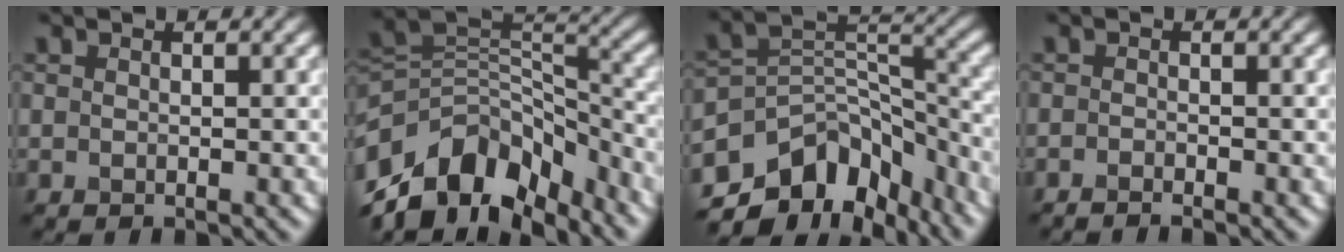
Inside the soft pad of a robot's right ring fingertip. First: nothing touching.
{"total": 11.6, "force": [-7.5, 7.1, 5.4], "torque": [-0.102, 0.020, -0.141]}
{"total": 10.9, "force": [-8.0, 6.0, 4.3], "torque": [-0.066, 0.011, -0.135]}
{"total": 0.9, "force": [-0.8, 0.1, 0.4], "torque": [-0.008, -0.002, -0.017]}